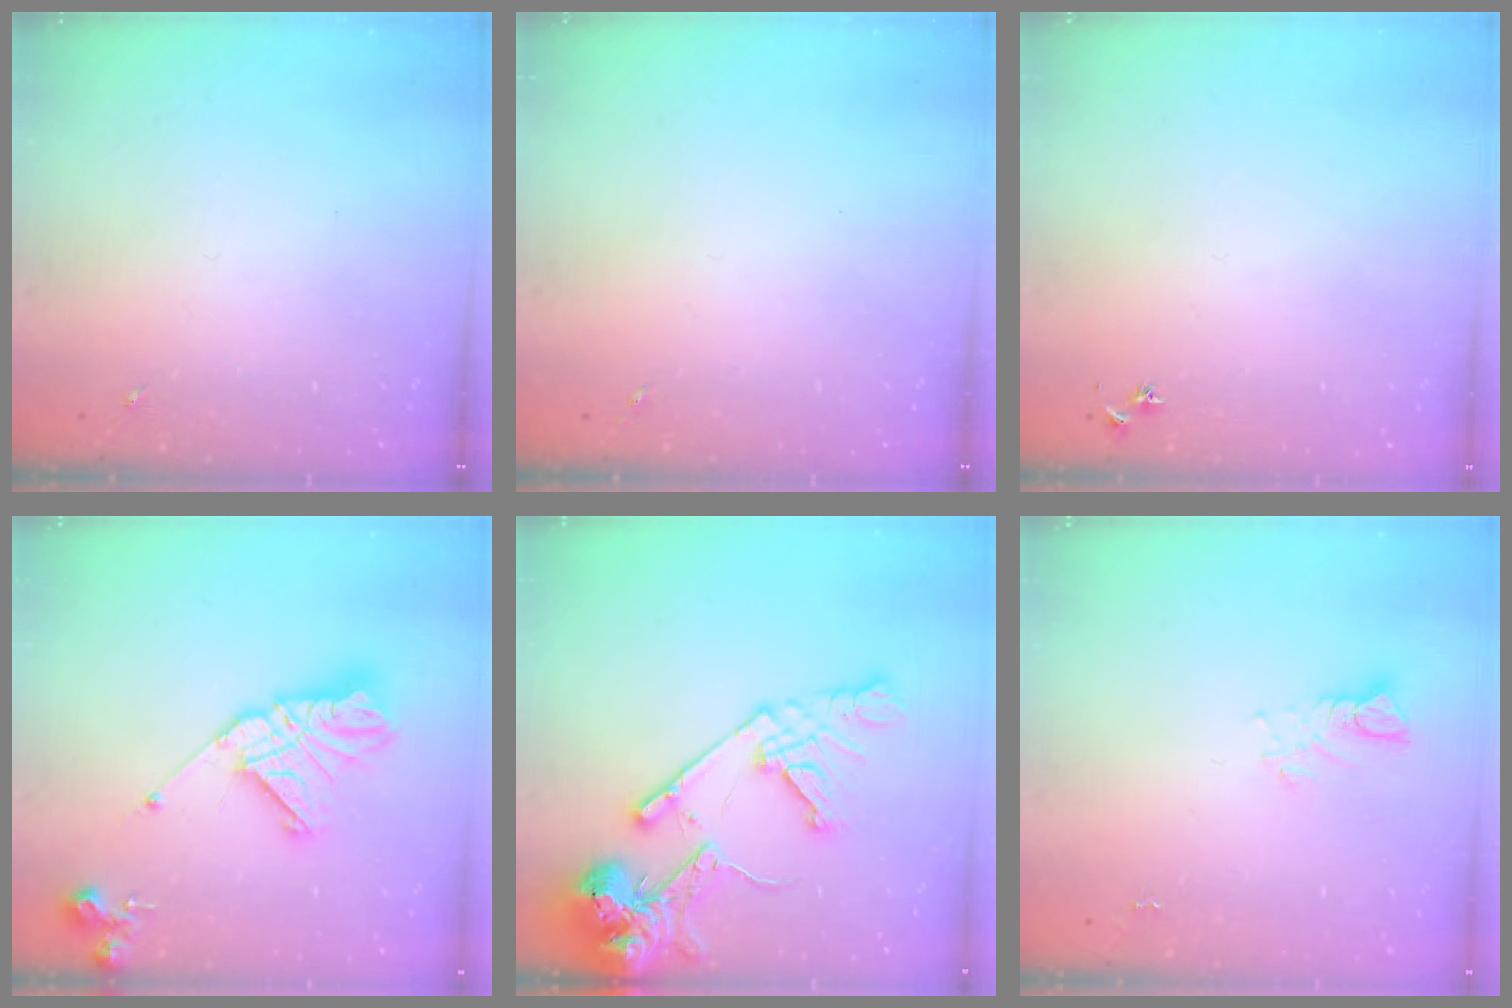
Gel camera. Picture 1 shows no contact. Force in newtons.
{"total": 0.0}
{"total": 2.9, "press": 2.8, "slide": 0.3}
{"total": 17.8, "press": 17.7, "slide": 2.1}
{"total": 18.1, "press": 17.9, "slide": 2.8}
{"total": 3.5, "press": 3.5, "slide": 0.3}